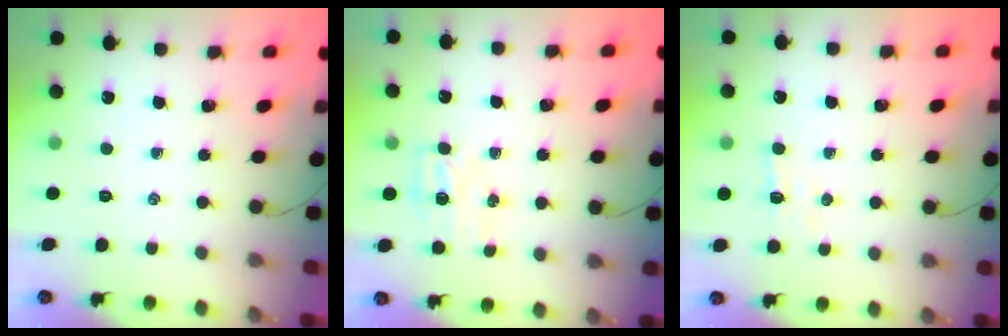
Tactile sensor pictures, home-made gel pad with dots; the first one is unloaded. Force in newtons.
{"total": 4.5, "press": 4.3, "slide": 1.2}
{"total": 4.5, "press": 4.3, "slide": 1.3}